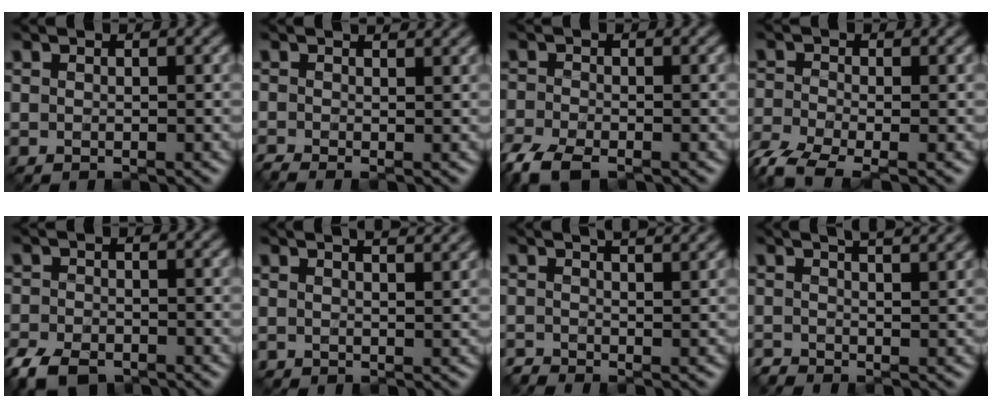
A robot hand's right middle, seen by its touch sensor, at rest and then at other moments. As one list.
[{"total": 1.9, "force": [-0.4, 0.6, 1.8], "torque": [-0.034, -0.003, -0.018]}, {"total": 4.7, "force": [-3.5, 1.8, 2.7], "torque": [-0.059, -0.015, -0.077]}, {"total": 4.3, "force": [-3.1, 1.5, 2.6], "torque": [-0.063, -0.015, -0.073]}, {"total": 4.8, "force": [-3.5, 2.3, 2.4], "torque": [-0.044, -0.010, -0.074]}, {"total": 3.8, "force": [2.8, 1.5, 1.9], "torque": [0.002, 0.024, 0.010]}, {"total": 2.0, "force": [0.4, 0.7, 1.9], "torque": [-0.020, 0.004, -0.005]}, {"total": 2.8, "force": [1.0, 1.0, 2.4], "torque": [-0.020, 0.010, 0.000]}]